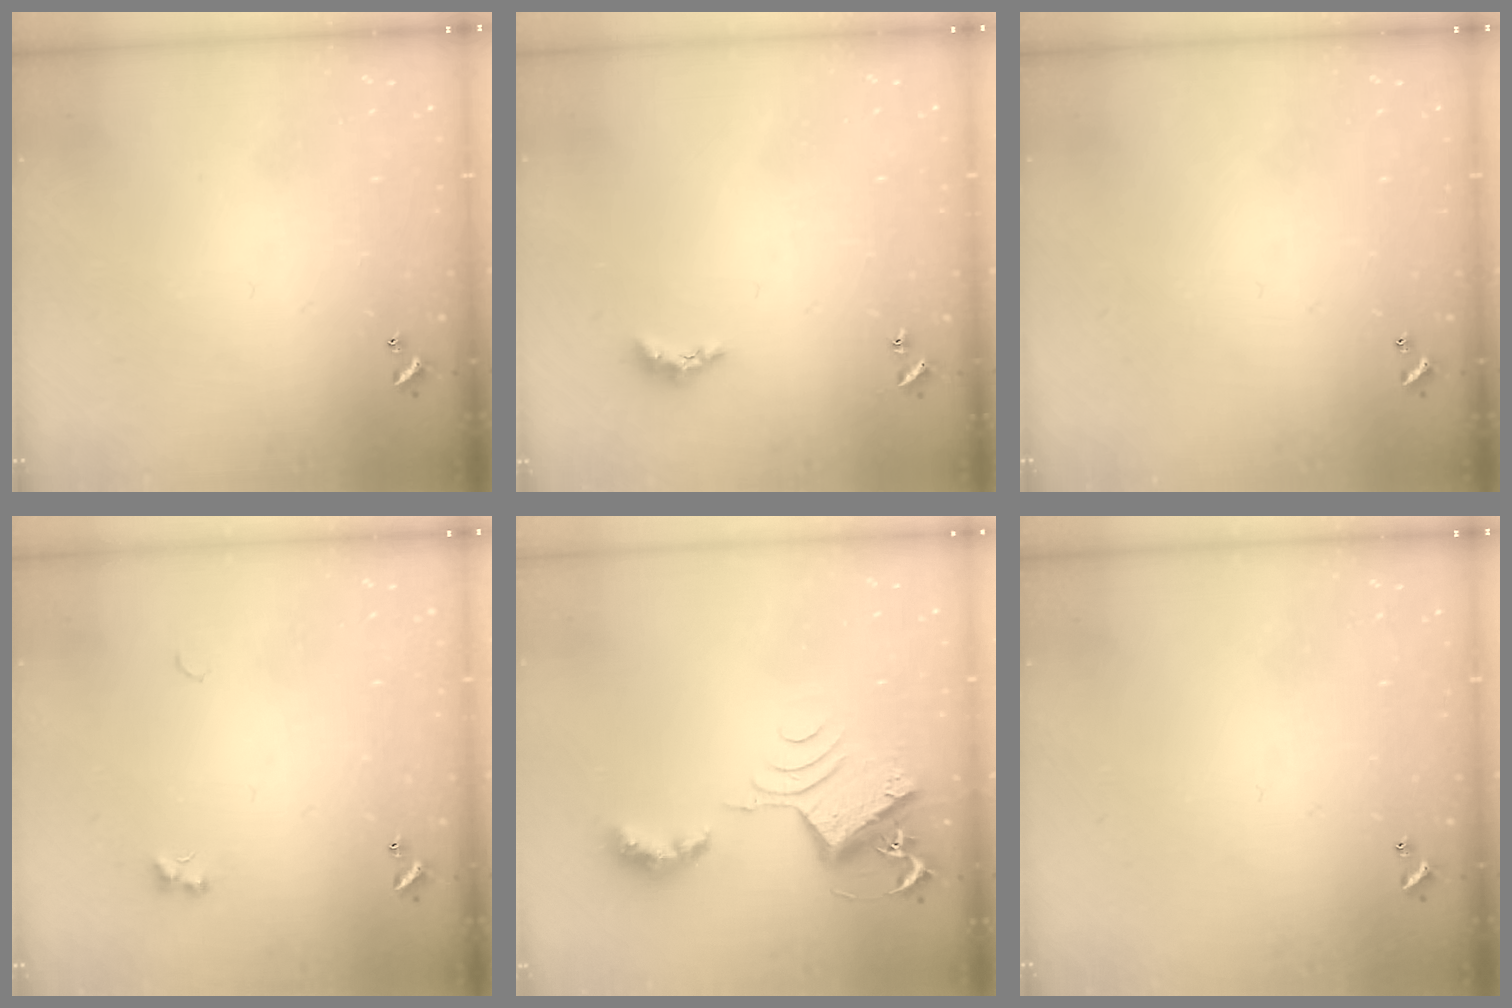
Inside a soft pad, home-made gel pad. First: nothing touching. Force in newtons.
{"total": 3.3, "press": 3.3, "slide": 0.6}
{"total": 0.0}
{"total": 1.8, "press": 1.7, "slide": 0.4}
{"total": 8.1, "press": 8.1, "slide": 0.1}
{"total": 0.0}